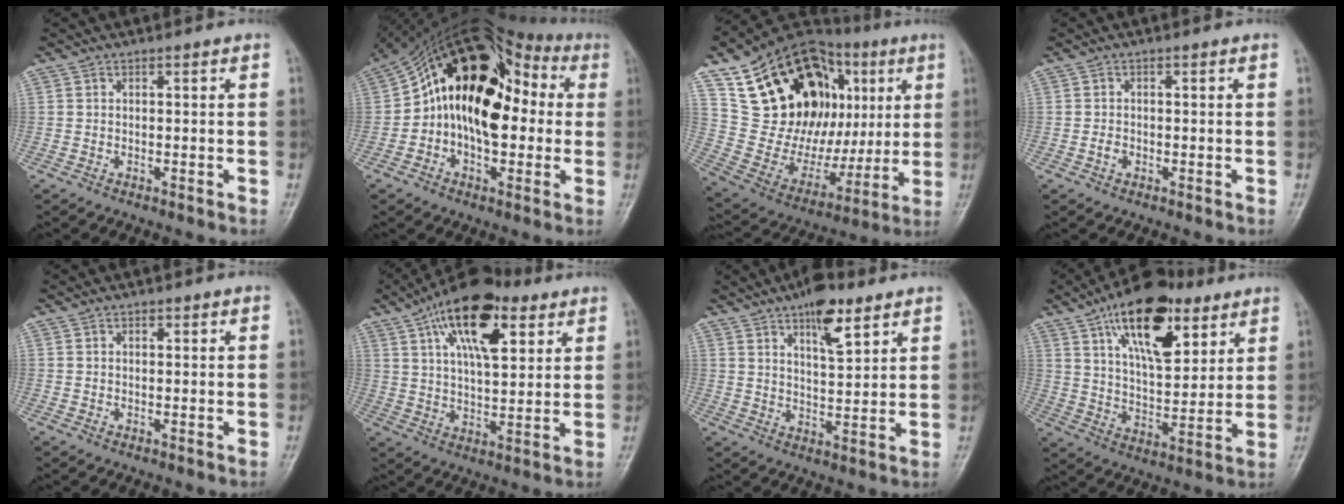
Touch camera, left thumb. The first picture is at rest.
{"total": 20.6, "force": [1.2, 13.0, 16.0], "torque": [-0.225, 0.051, 0.008]}
{"total": 31.0, "force": [9.4, 19.5, 22.3], "torque": [-0.316, 0.022, 0.173]}
{"total": 1.7, "force": [-0.7, 1.2, 0.9], "torque": [-0.013, 0.008, -0.014]}
{"total": 1.0, "force": [0.4, 0.8, 0.6], "torque": [-0.003, 0.001, 0.004]}
{"total": 17.6, "force": [8.5, 8.0, 13.2], "torque": [-0.193, -0.016, 0.138]}
{"total": 9.3, "force": [5.6, 3.4, 6.5], "torque": [-0.085, -0.031, 0.090]}
{"total": 19.5, "force": [10.1, 9.2, 13.9], "torque": [-0.186, -0.034, 0.170]}